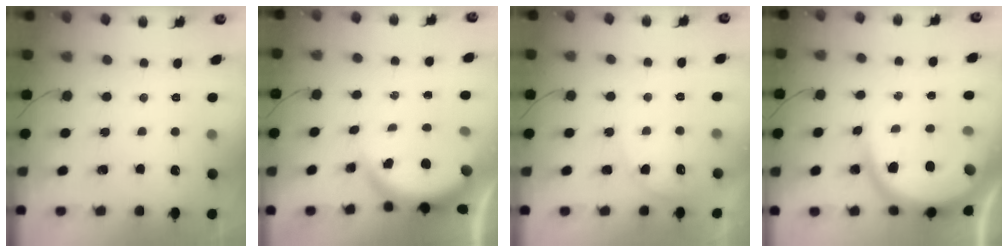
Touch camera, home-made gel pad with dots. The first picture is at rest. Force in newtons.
{"total": 3.8, "press": 3.8, "slide": 0.1}
{"total": 5.3, "press": 5.2, "slide": 0.4}
{"total": 11.6, "press": 11.6, "slide": 1.2}